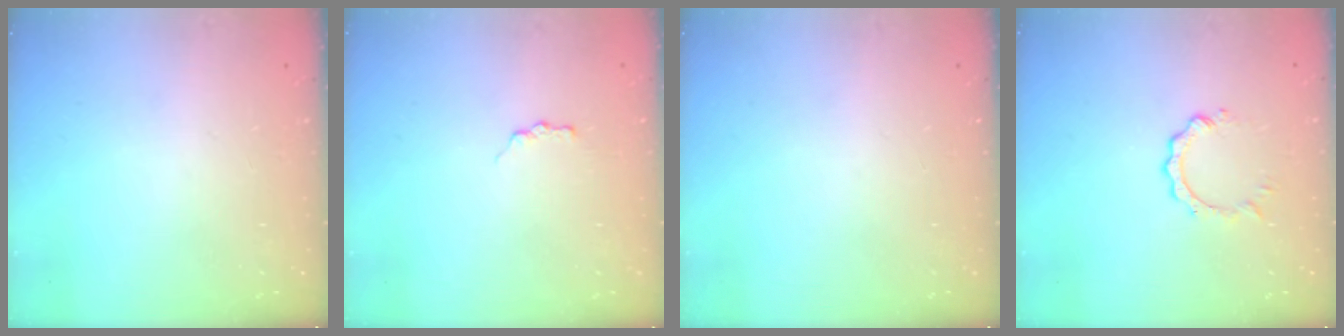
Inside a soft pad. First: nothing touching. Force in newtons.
{"total": 2.6, "press": 2.6, "slide": 0.4}
{"total": 0.0}
{"total": 3.3, "press": 3.2, "slide": 0.3}